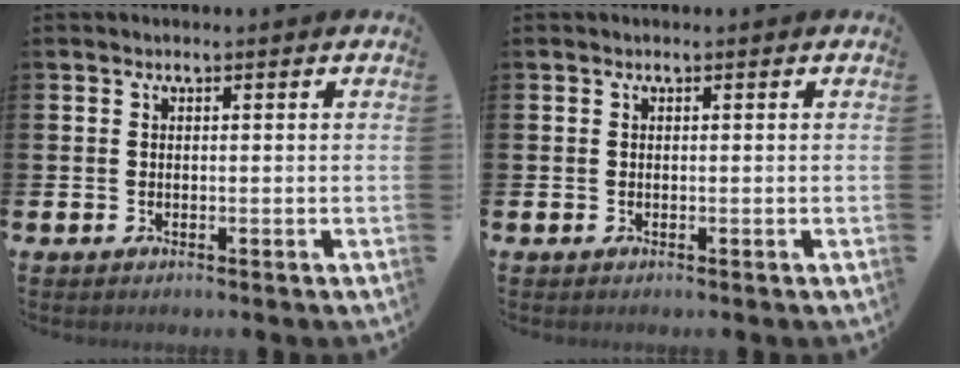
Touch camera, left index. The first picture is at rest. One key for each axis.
{"total": 0.0}